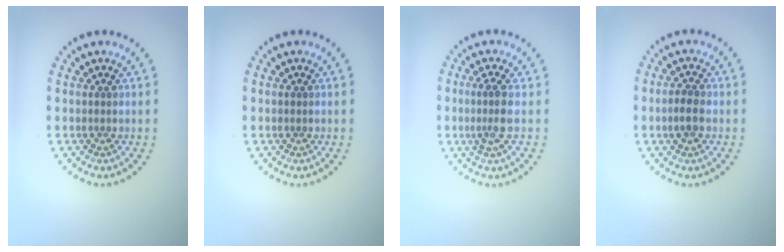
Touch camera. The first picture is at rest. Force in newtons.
{"total": 0.0}
{"total": 2.2, "press": 1.9, "slide": 1.2}
{"total": 2.0, "press": 2.0, "slide": 0.2}